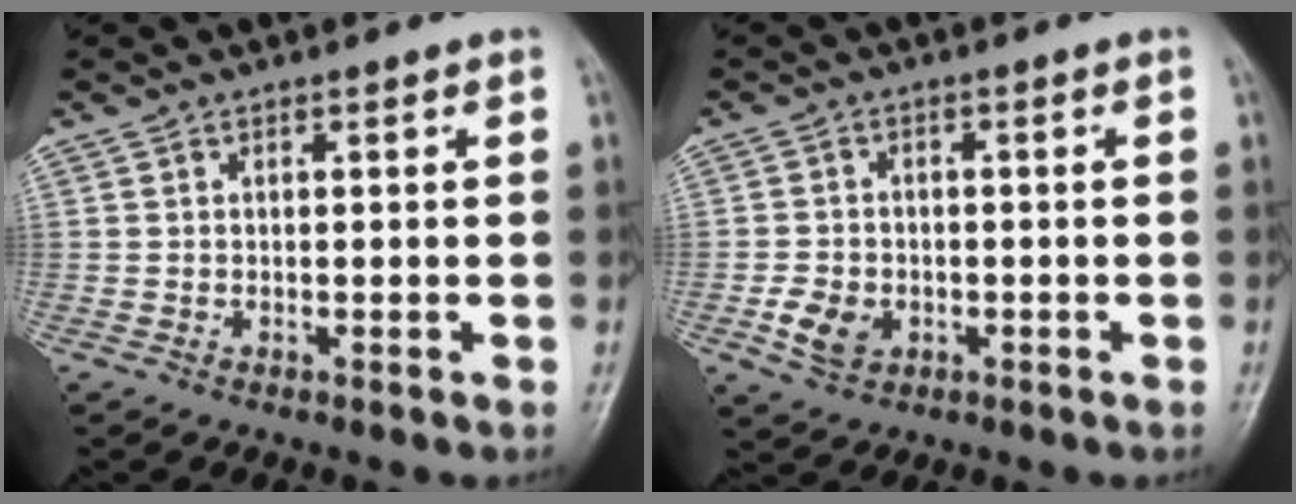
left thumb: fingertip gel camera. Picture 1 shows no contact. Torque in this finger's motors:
{"motor_torque": [-0.11, 0.13, 0.05, 0.02, 0.00]}